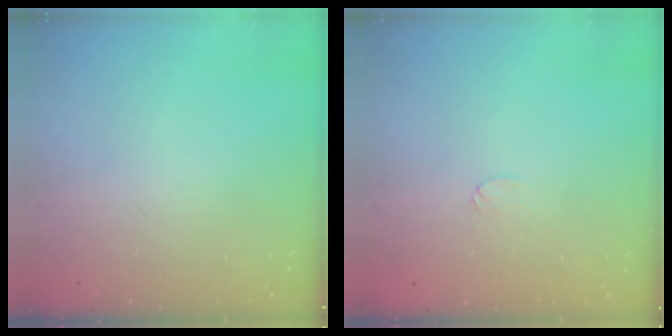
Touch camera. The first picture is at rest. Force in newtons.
{"total": 4.8, "press": 4.8, "slide": 0.4}